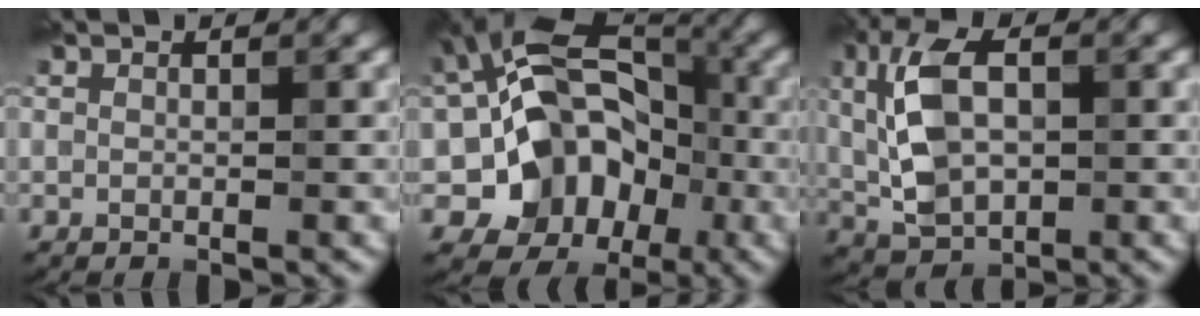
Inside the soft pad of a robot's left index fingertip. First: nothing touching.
{"total": 12.1, "force": [-2.3, 9.6, 7.1], "torque": [-0.085, 0.007, -0.054]}
{"total": 7.4, "force": [0.8, 4.3, 5.9], "torque": [-0.128, 0.010, 0.012]}